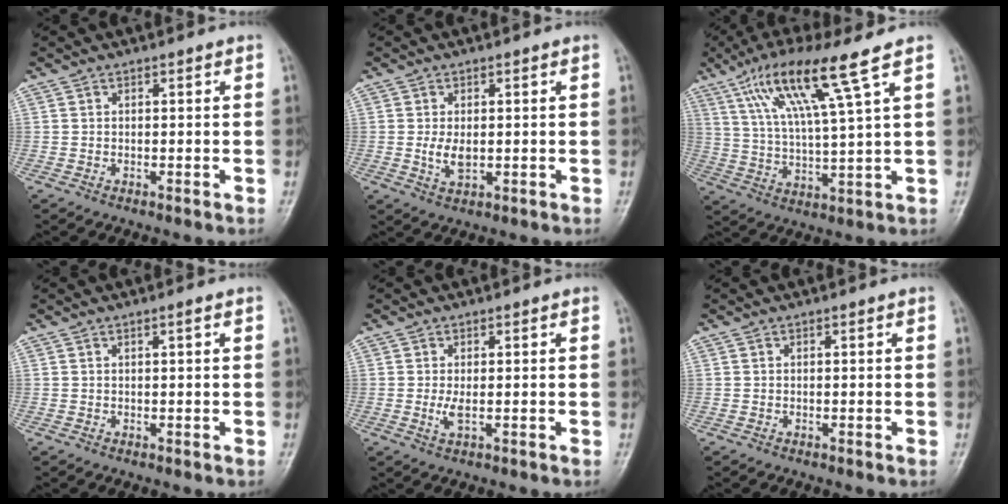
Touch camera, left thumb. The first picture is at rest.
{"total": 3.6, "force": [0.0, 2.0, 3.0], "torque": [-0.056, -0.008, 0.005]}
{"total": 13.9, "force": [7.6, 0.3, 11.6], "torque": [-0.224, -0.019, 0.146]}
{"total": 0.8, "force": [0.4, 0.0, 0.7], "torque": [-0.011, 0.001, 0.006]}
{"total": 2.2, "force": [-0.1, 0.7, 2.0], "torque": [-0.048, -0.007, 0.001]}
{"total": 0.0}